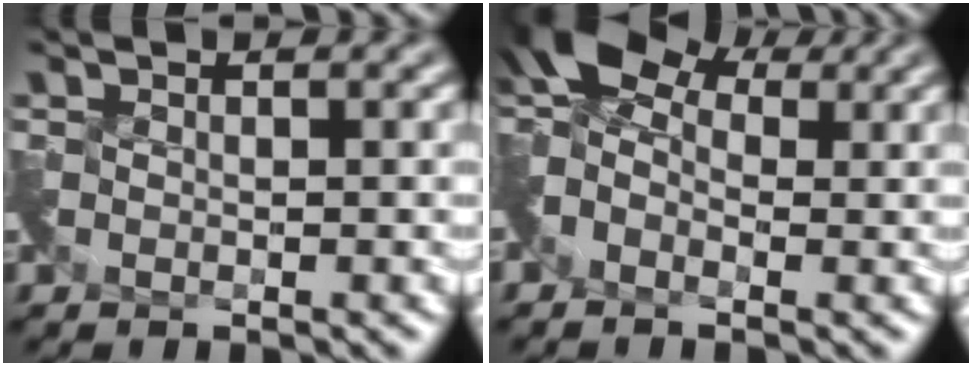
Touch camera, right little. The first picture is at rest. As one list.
[{"total": 4.6, "force": [0.4, 3.4, 3.0], "torque": [-0.061, 0.013, -0.007]}]